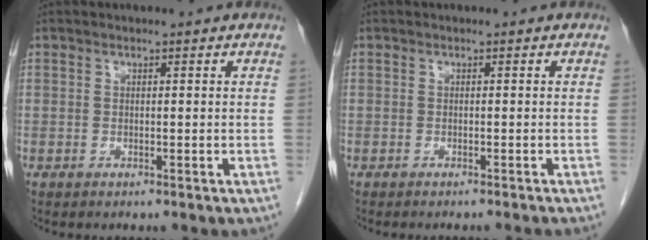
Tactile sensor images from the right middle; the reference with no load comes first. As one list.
[{"total": 3.4, "force": [-3.1, -0.4, 1.3], "torque": [-0.010, -0.001, -0.041]}]